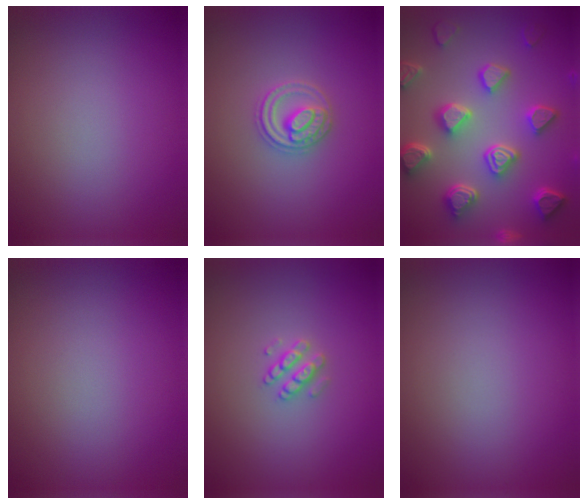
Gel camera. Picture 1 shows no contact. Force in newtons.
{"total": 2.8, "press": 2.8, "slide": 0.3}
{"total": 7.1, "press": 5.7, "slide": 4.2}
{"total": 0.0}
{"total": 1.9, "press": 1.9, "slide": 0.3}
{"total": 0.0}